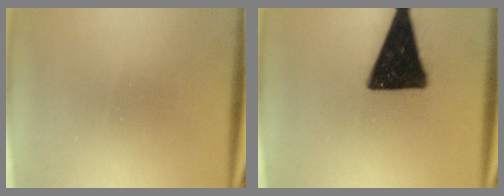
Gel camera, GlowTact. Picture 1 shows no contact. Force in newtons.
{"total": 19.3}